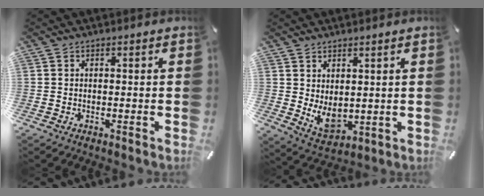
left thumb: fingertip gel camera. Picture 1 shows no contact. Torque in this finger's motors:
{"motor_torque": [0.69, 1.73, 0.45, -0.42, 0.08]}